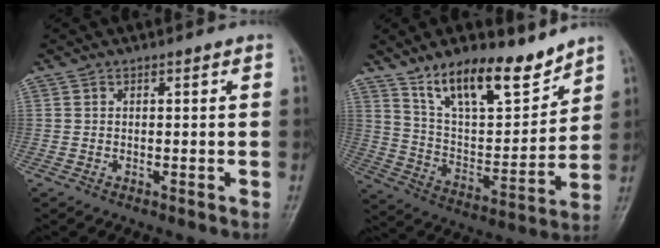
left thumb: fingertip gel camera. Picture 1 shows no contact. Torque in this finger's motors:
{"motor_torque": [0.30, 0.33, -0.46, -0.62, 0.14]}